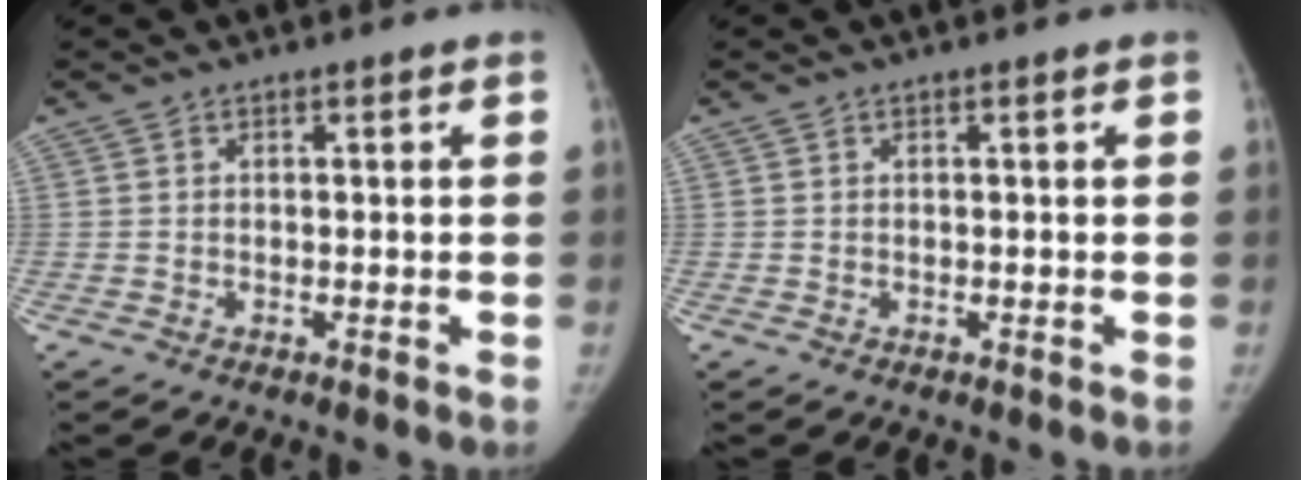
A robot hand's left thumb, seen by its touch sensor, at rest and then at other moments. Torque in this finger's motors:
{"motor_torque": [0.06, 0.00, 0.18, -0.17, 0.02]}